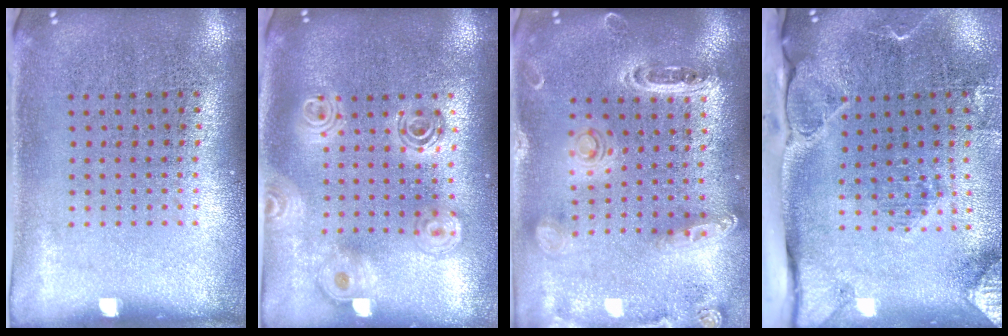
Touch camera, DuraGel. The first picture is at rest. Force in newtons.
{"total": 2.0, "press": 1.7, "slide": 1.1}
{"total": 1.4, "press": 1.4, "slide": 0.1}
{"total": 3.0, "press": 2.3, "slide": 1.9}